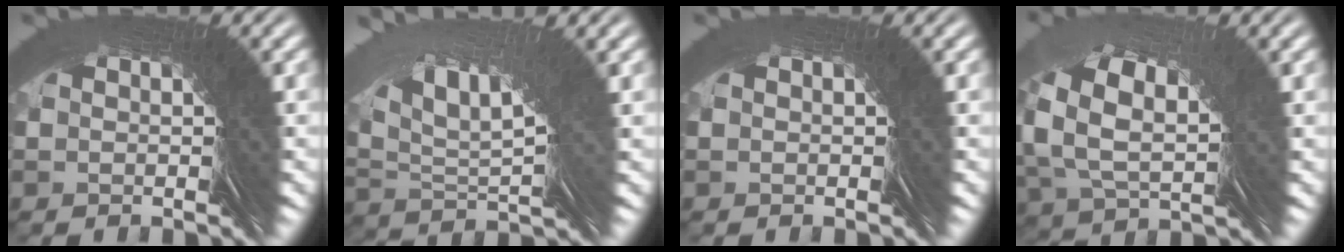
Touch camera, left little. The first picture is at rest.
{"total": 4.3, "force": [3.4, -1.6, 2.1], "torque": [-0.040, 0.045, 0.045]}
{"total": 0.0}
{"total": 3.6, "force": [2.8, 1.3, 1.9], "torque": [-0.045, 0.028, 0.032]}